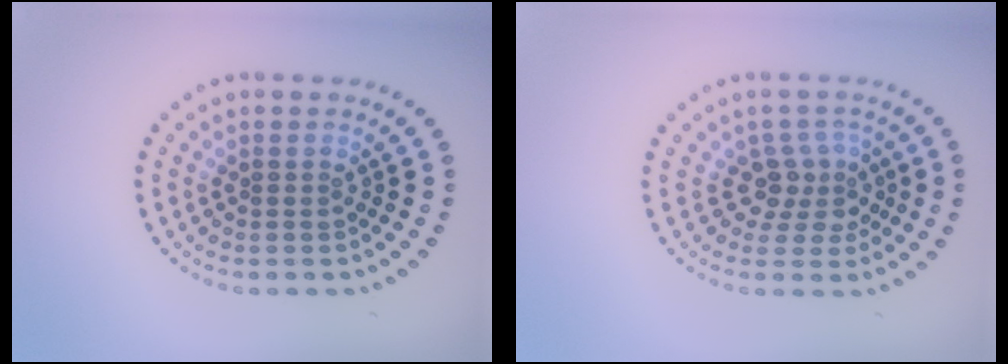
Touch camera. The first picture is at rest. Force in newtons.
{"total": 2.9, "press": 2.3, "slide": 1.7}